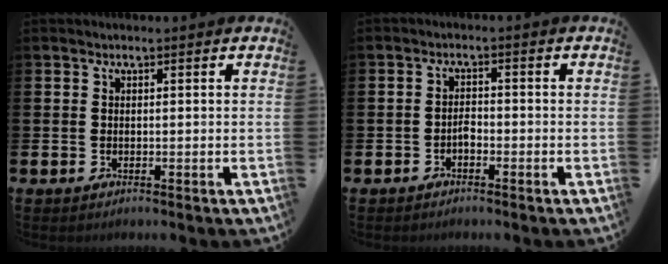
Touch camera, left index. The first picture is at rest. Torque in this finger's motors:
{"motor_torque": [-0.02, 0.06, 0.00, 0.00]}